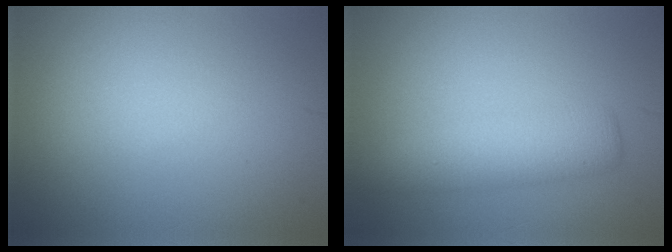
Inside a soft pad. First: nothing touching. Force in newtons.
{"total": 4.0, "press": 4.0, "slide": 0.1}